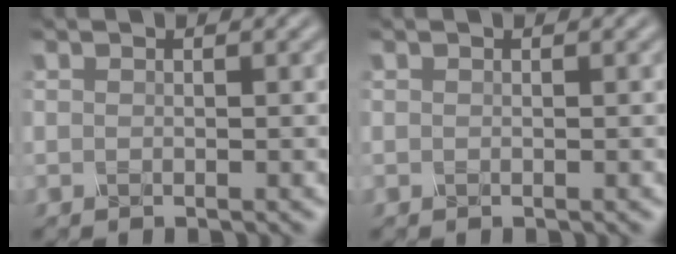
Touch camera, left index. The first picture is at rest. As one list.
[{"total": 0.0}]